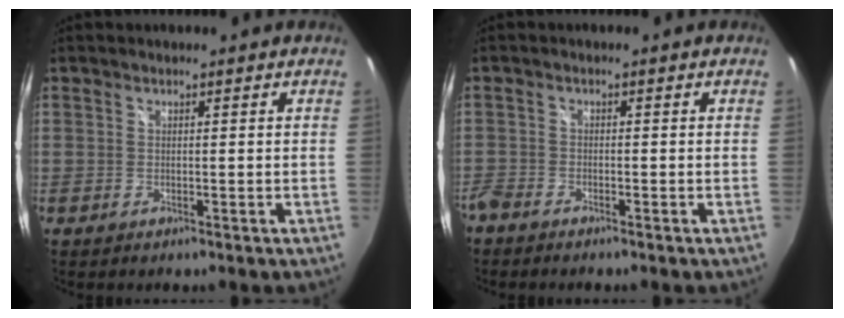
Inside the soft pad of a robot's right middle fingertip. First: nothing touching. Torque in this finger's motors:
{"motor_torque": [1.14, -0.99, 0.39, 0.21]}